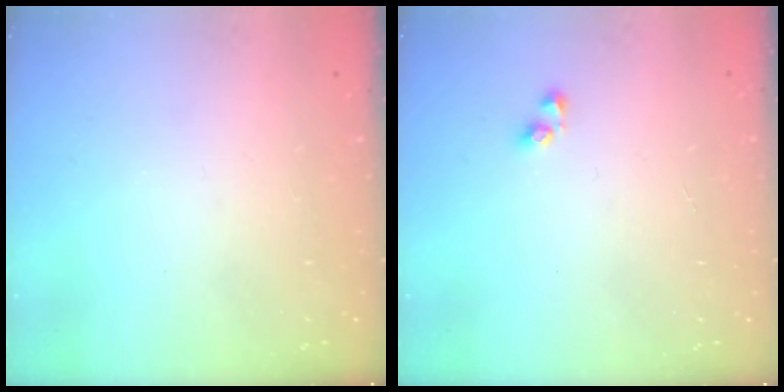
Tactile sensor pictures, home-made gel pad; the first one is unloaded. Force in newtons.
{"total": 2.9, "press": 2.9, "slide": 0.2}